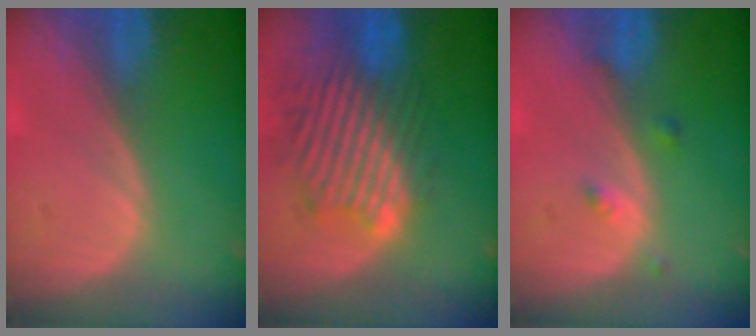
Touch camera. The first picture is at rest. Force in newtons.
{"total": 11.1, "press": 10.3, "slide": 4.0}
{"total": 1.8, "press": 1.8, "slide": 0.1}